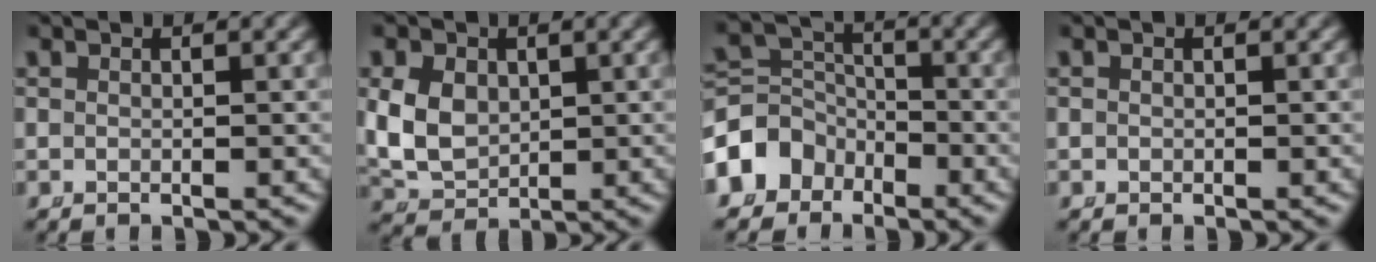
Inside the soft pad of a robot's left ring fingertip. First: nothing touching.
{"total": 7.5, "force": [-0.2, 6.5, 3.8], "torque": [-0.109, -0.031, 0.011]}
{"total": 6.8, "force": [-2.2, 5.9, 2.6], "torque": [-0.068, -0.029, -0.036]}
{"total": 0.0}